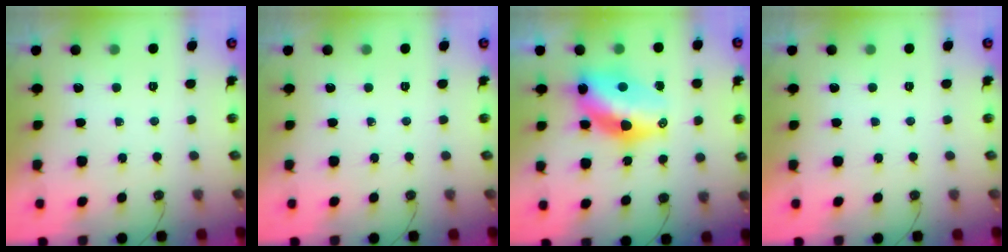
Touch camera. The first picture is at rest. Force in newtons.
{"total": 0.0}
{"total": 15.0, "press": 14.2, "slide": 4.6}
{"total": 0.0}